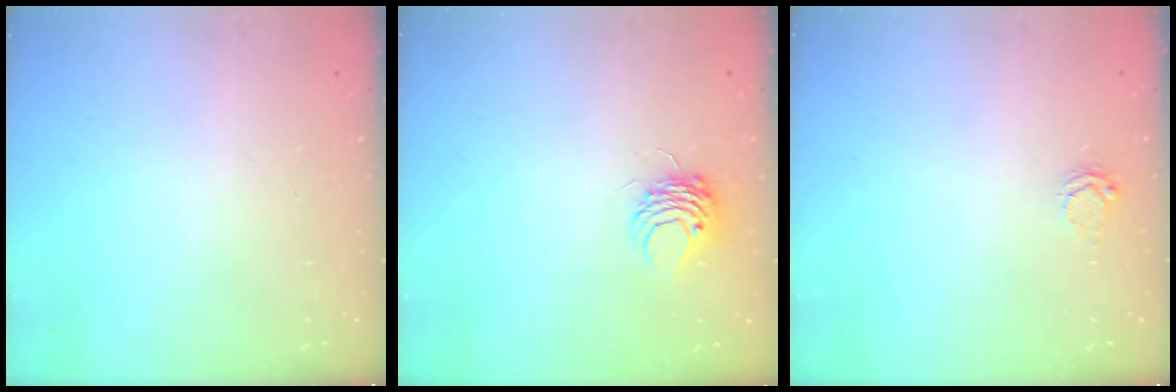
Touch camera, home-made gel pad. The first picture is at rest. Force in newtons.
{"total": 6.1, "press": 6.1, "slide": 0.5}
{"total": 2.6, "press": 2.6, "slide": 0.3}